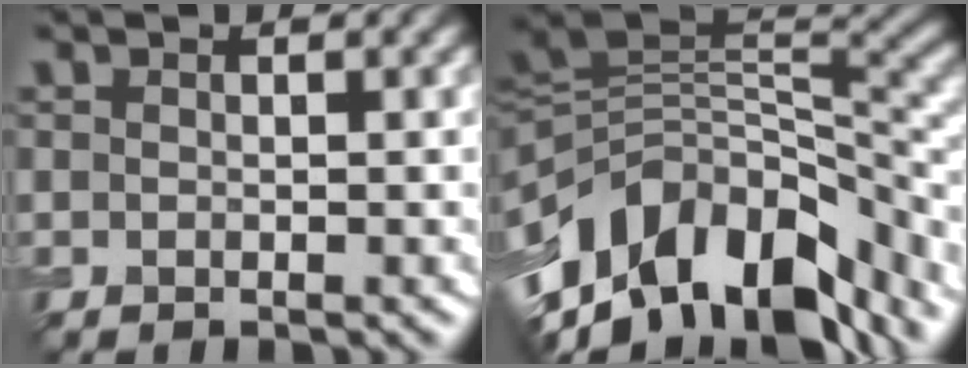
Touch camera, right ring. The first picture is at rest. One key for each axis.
{"total": 13.3, "fx": -6.8, "fy": 7.2, "fz": 9.0, "tx": -0.168, "ty": 0.016, "tz": -0.116}